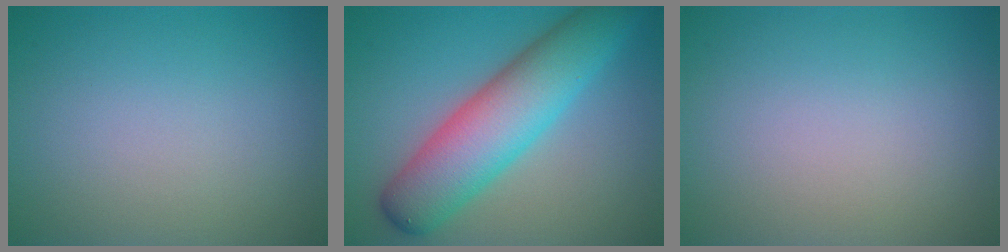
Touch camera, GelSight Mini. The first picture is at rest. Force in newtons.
{"total": 8.5, "press": 8.5, "slide": 0.1}
{"total": 0.0}